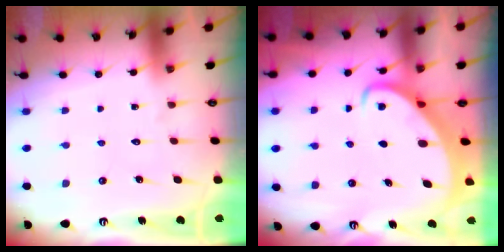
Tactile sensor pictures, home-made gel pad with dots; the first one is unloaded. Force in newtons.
{"total": 2.9, "press": 2.9, "slide": 0.3}